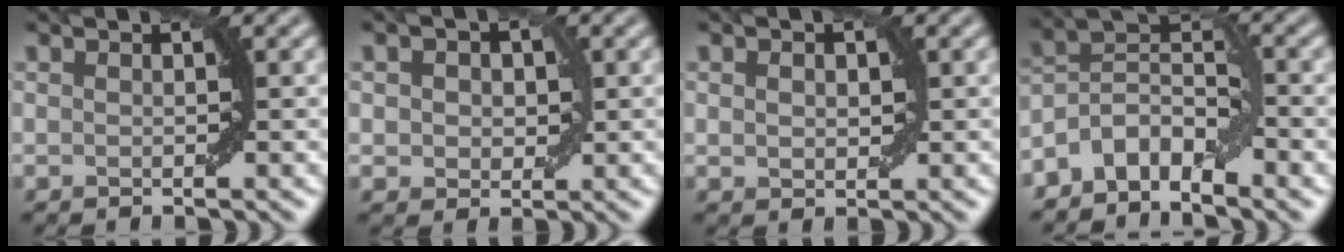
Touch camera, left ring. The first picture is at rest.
{"total": 3.0, "force": [0.7, 2.3, 1.8], "torque": [-0.022, 0.012, -0.002]}
{"total": 1.4, "force": [0.4, 1.0, 0.9], "torque": [-0.016, 0.000, 0.010]}
{"total": 5.0, "force": [-3.3, 2.4, 2.9], "torque": [-0.045, 0.009, -0.073]}